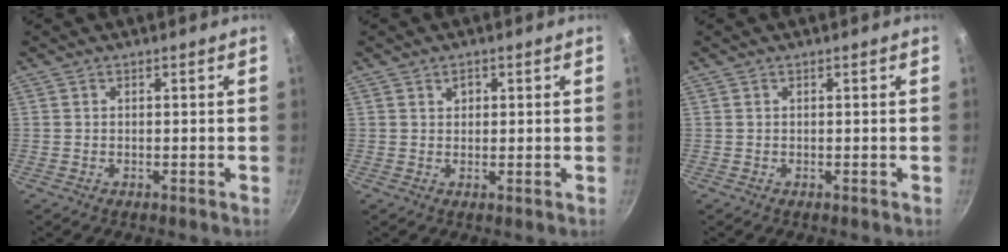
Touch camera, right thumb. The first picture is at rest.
{"total": 1.7, "force": [0.7, 1.3, 0.8], "torque": [-0.003, -0.004, 0.010]}
{"total": 0.0}